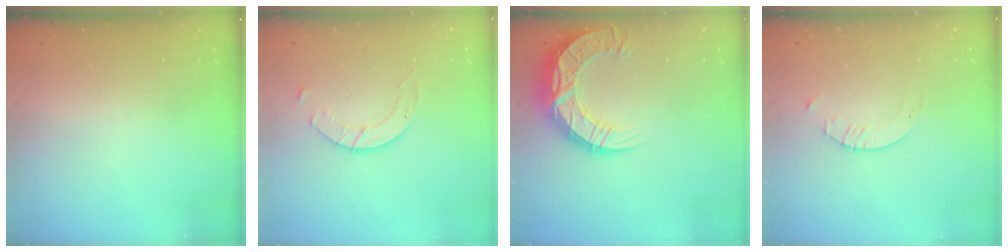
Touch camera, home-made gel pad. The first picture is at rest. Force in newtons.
{"total": 5.1, "press": 5.1, "slide": 0.6}
{"total": 15.3, "press": 15.3, "slide": 1.0}
{"total": 1.6, "press": 1.6, "slide": 0.2}